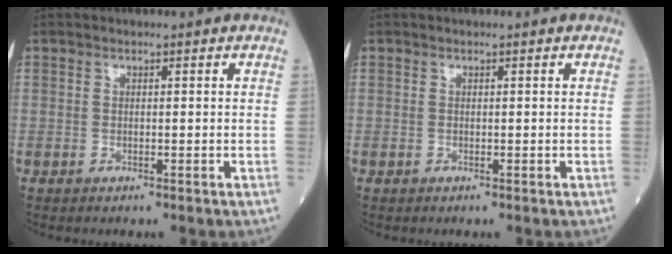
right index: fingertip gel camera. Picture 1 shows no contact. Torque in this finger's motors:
{"motor_torque": [0.01, 0.00, 0.03, 0.00]}